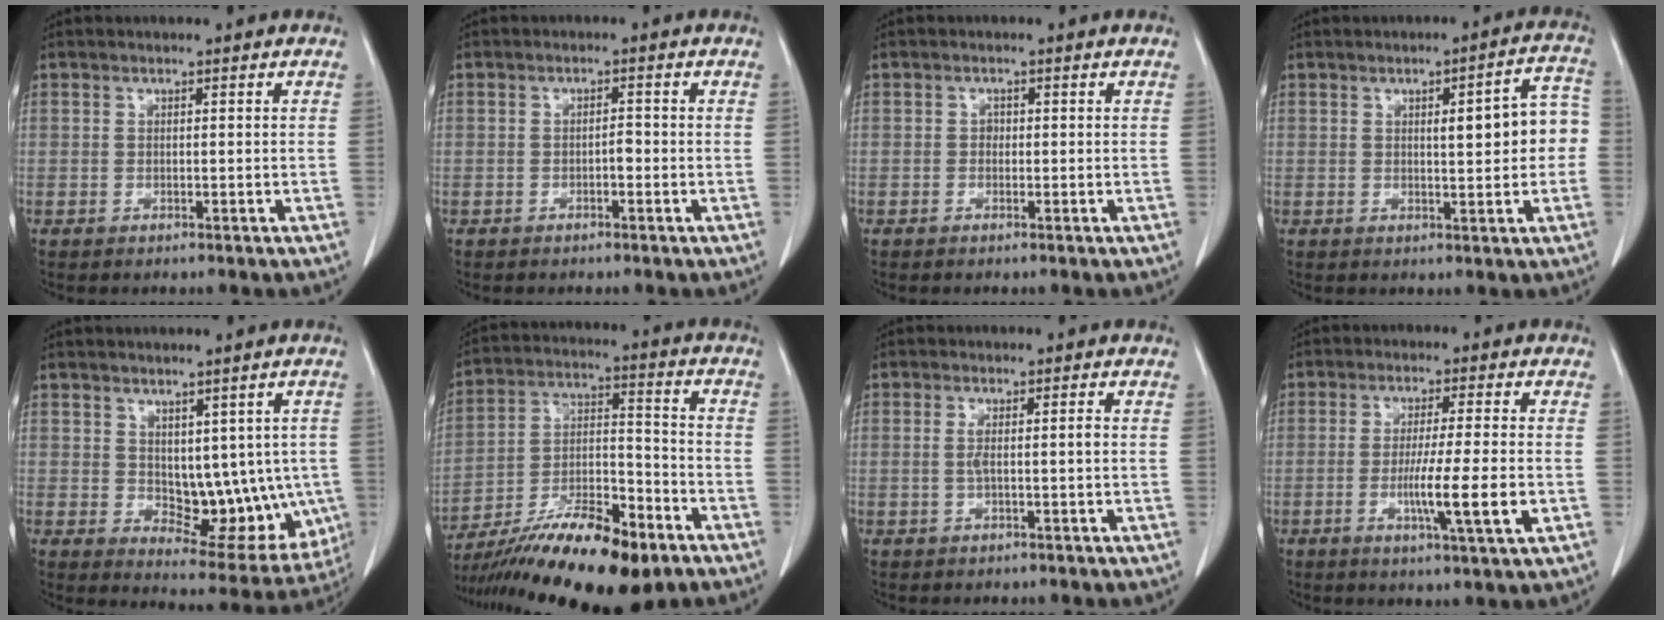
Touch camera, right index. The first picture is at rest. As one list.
[{"total": 1.2, "force": [-0.4, 0.4, 1.0], "torque": [-0.012, 0.005, -0.005]}, {"total": 0.7, "force": [0.0, 0.6, 0.3], "torque": [-0.001, 0.004, 0.000]}, {"total": 8.0, "force": [0.5, 2.0, 7.7], "torque": [-0.096, 0.026, 0.006]}, {"total": 11.6, "force": [0.2, 6.7, 9.5], "torque": [-0.101, 0.001, 0.029]}, {"total": 20.4, "force": [-14.2, 4.5, 14.0], "torque": [-0.229, -0.011, -0.242]}, {"total": 2.1, "force": [-0.1, 0.1, 2.1], "torque": [-0.038, 0.003, 0.002]}, {"total": 8.4, "force": [-1.9, -0.6, 8.2], "torque": [-0.137, -0.018, -0.033]}]